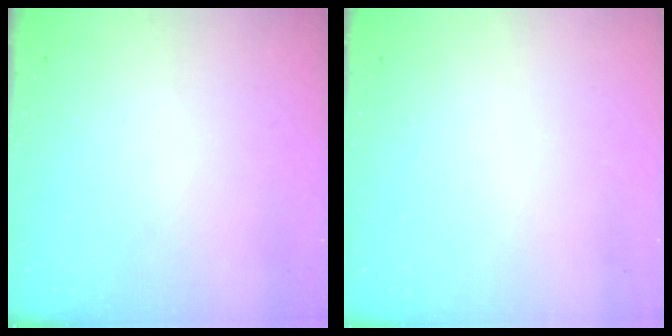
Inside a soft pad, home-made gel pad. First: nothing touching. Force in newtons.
{"total": 1.5, "press": 1.5, "slide": 0.1}